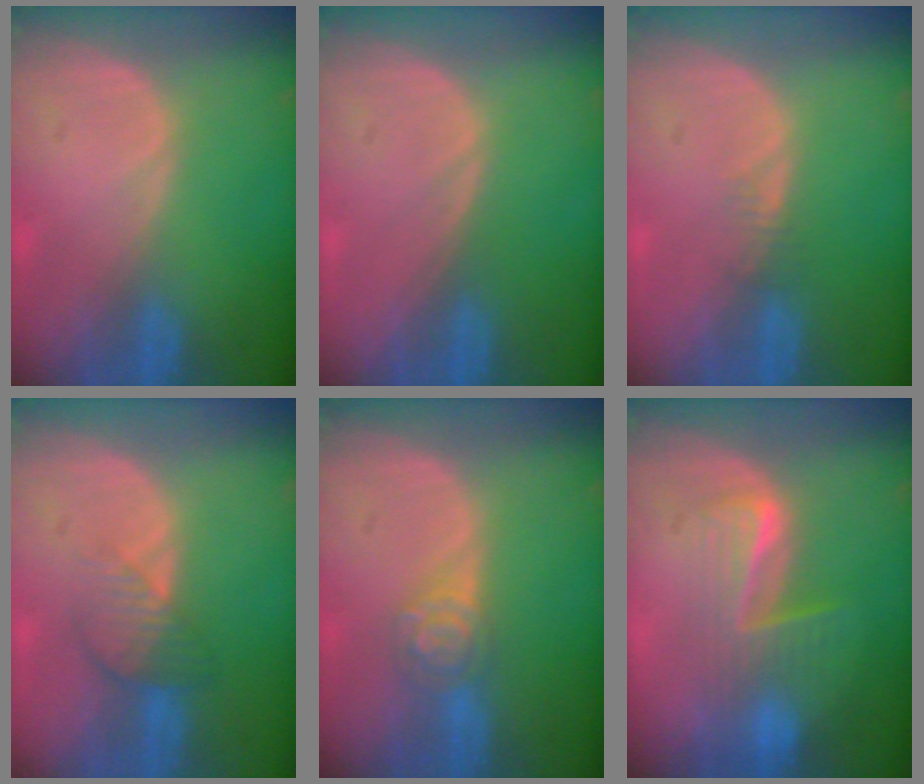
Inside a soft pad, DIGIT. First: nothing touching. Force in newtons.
{"total": 0.0}
{"total": 1.3, "press": 1.2, "slide": 0.2}
{"total": 4.3, "press": 3.7, "slide": 2.1}
{"total": 4.1, "press": 4.0, "slide": 0.8}
{"total": 6.3, "press": 6.1, "slide": 1.5}